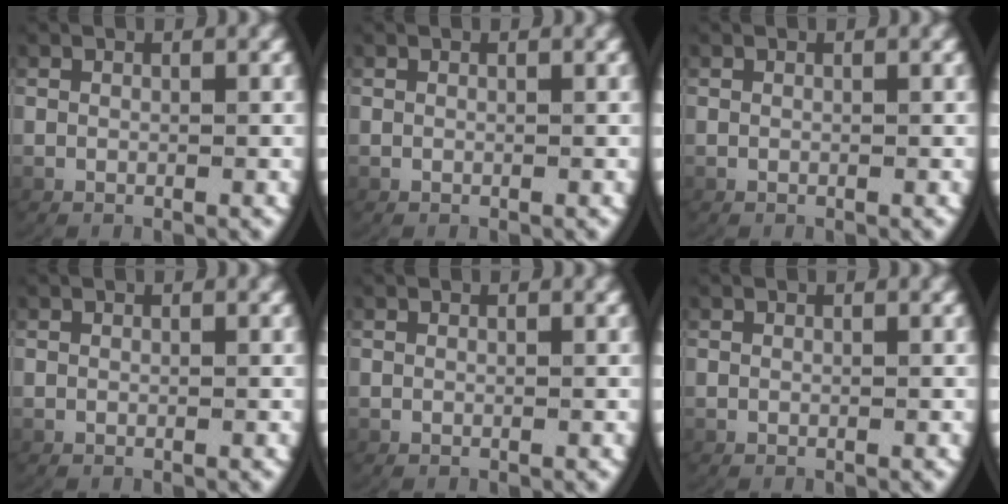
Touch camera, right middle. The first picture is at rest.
{"total": 0.0}
{"total": 0.0}
{"total": 0.0}
{"total": 0.0}
{"total": 0.0}